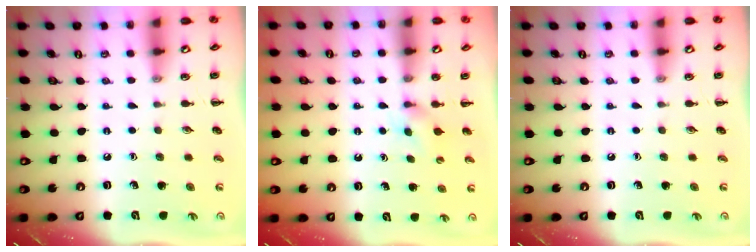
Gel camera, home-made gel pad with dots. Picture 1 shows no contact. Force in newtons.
{"total": 3.4, "press": 3.1, "slide": 1.2}
{"total": 0.0}